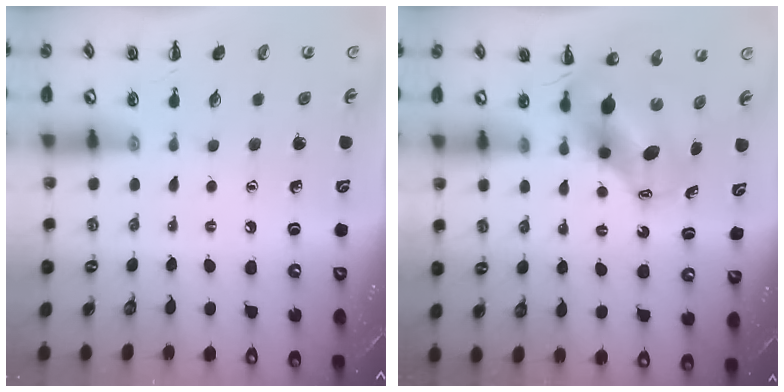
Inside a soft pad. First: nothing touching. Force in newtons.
{"total": 7.2, "press": 6.9, "slide": 2.1}